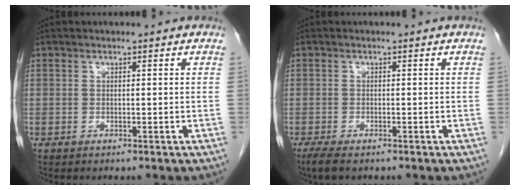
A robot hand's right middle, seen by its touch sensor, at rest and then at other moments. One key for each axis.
{"total": 3.1, "fx": -2.3, "fy": 0.9, "fz": 2.0, "tx": -0.040, "ty": -0.010, "tz": -0.035}